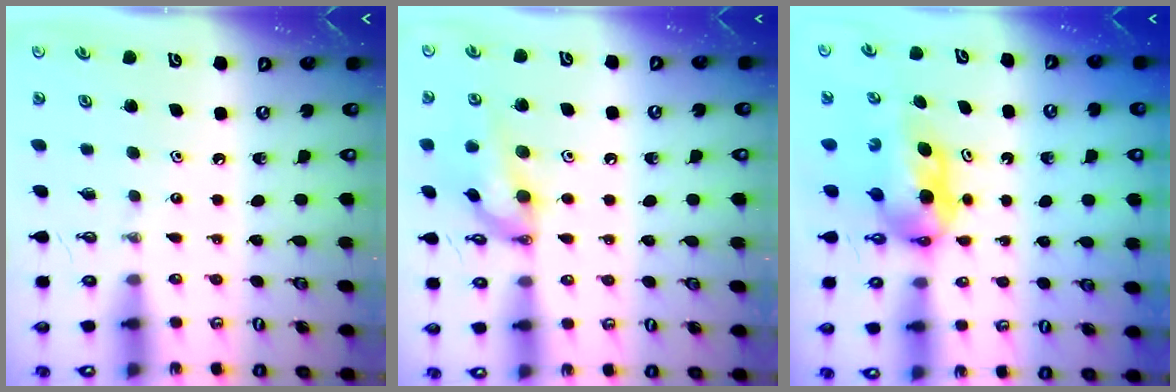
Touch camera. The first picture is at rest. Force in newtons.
{"total": 14.2, "press": 13.4, "slide": 4.6}
{"total": 6.4, "press": 4.6, "slide": 4.4}